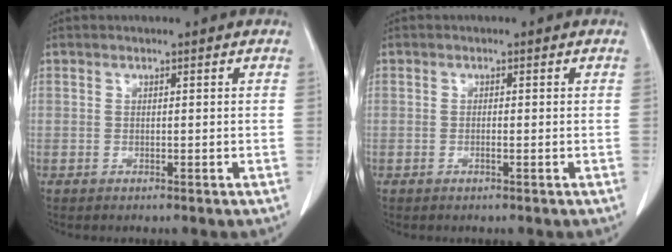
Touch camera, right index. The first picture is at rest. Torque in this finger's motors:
{"motor_torque": [-0.23, 0.17, -0.11, -0.01]}